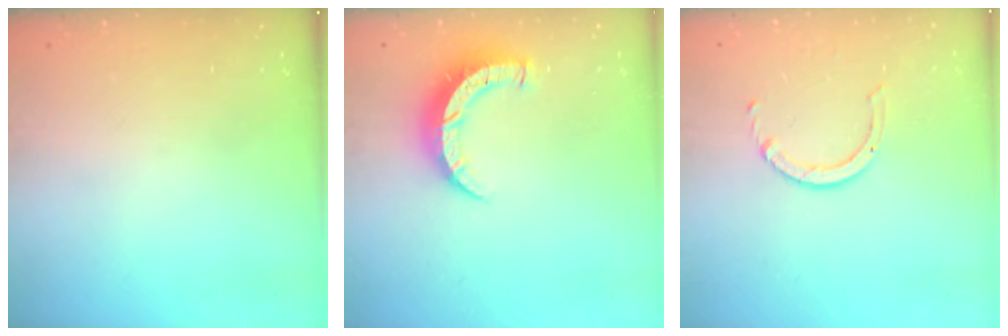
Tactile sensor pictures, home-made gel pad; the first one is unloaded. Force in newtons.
{"total": 8.7, "press": 8.6, "slide": 0.9}
{"total": 2.5, "press": 2.4, "slide": 0.3}